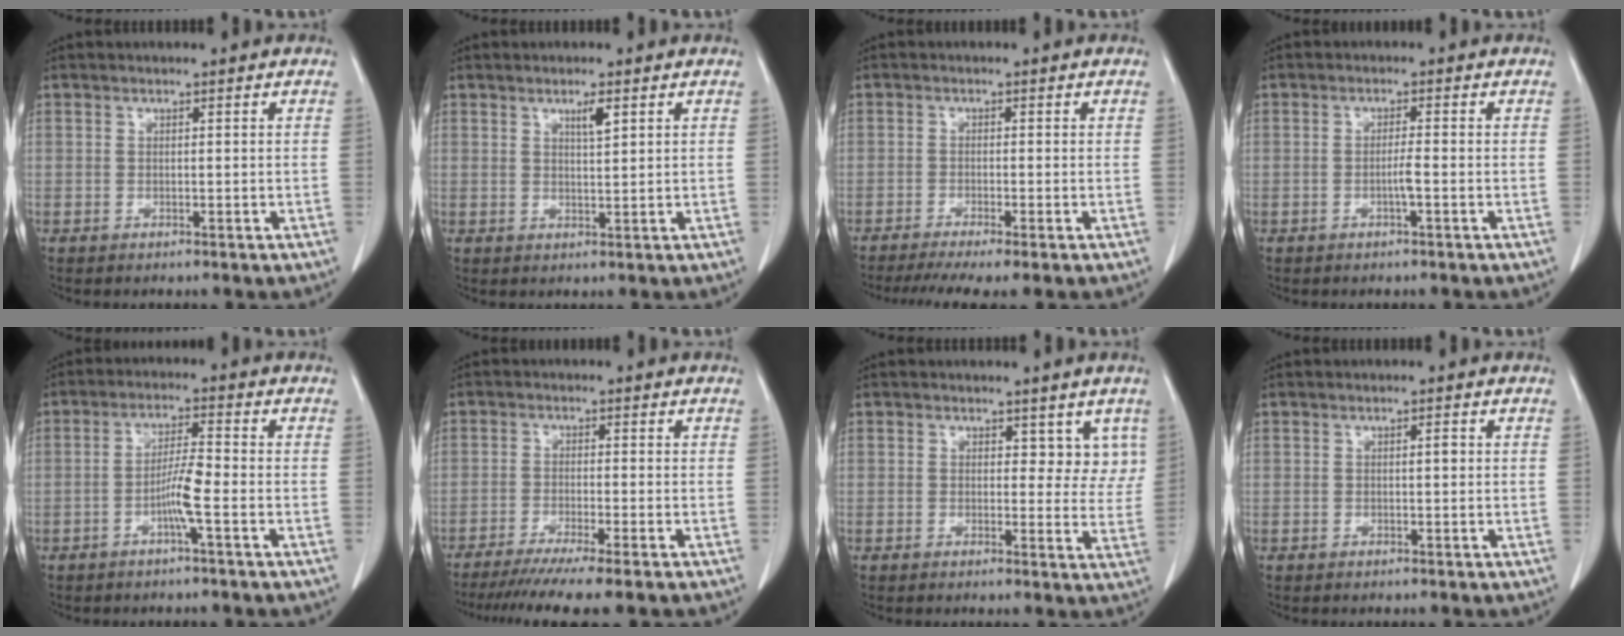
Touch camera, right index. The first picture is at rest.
{"total": 2.4, "force": [1.3, 0.2, 2.0], "torque": [-0.036, -0.004, 0.023]}
{"total": 6.4, "force": [-4.9, 0.1, 4.1], "torque": [-0.062, -0.009, -0.079]}
{"total": 1.9, "force": [-0.6, -0.2, 1.7], "torque": [-0.032, 0.000, -0.012]}
{"total": 4.8, "force": [-1.8, -0.3, 4.5], "torque": [-0.088, 0.003, -0.035]}
{"total": 10.1, "force": [-8.2, -0.7, 5.8], "torque": [-0.073, -0.025, -0.125]}
{"total": 4.5, "force": [2.6, 2.8, 2.3], "torque": [-0.002, -0.005, 0.025]}
{"total": 0.9, "force": [0.1, 0.2, 0.8], "torque": [-0.013, 0.001, 0.001]}